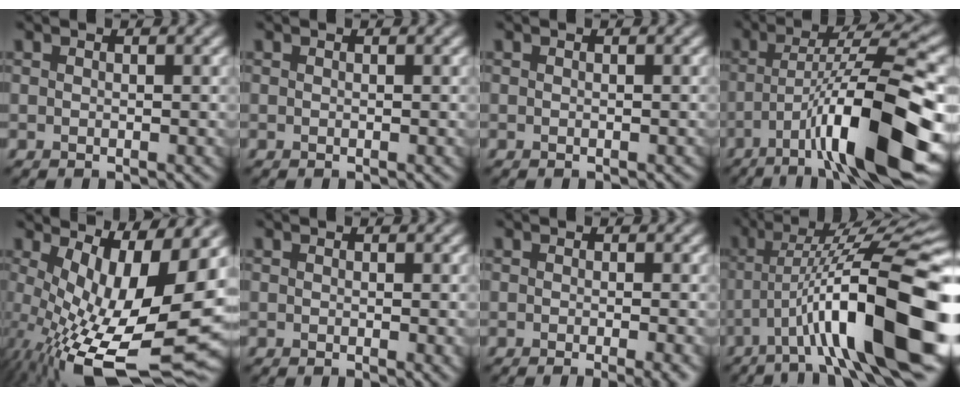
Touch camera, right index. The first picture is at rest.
{"total": 0.0}
{"total": 0.0}
{"total": 13.3, "force": [-5.2, 2.7, 12.0], "torque": [-0.186, 0.010, -0.080]}
{"total": 15.8, "force": [-1.2, 5.6, 14.8], "torque": [-0.247, -0.028, 0.000]}
{"total": 0.9, "force": [0.0, 0.1, 0.9], "torque": [-0.010, -0.002, -0.001]}
{"total": 3.0, "force": [-1.0, 0.9, 2.7], "torque": [-0.026, -0.006, -0.014]}
{"total": 13.8, "force": [-3.4, 3.4, 12.9], "torque": [-0.194, 0.017, -0.048]}